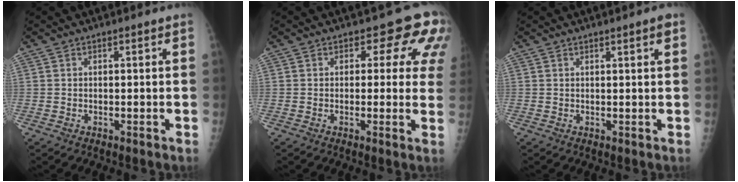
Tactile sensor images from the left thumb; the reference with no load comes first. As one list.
[{"total": 8.1, "force": [3.8, 4.8, 5.3], "torque": [-0.017, -0.012, 0.025]}, {"total": 1.9, "force": [1.1, 0.1, 1.5], "torque": [-0.021, -0.004, 0.015]}]